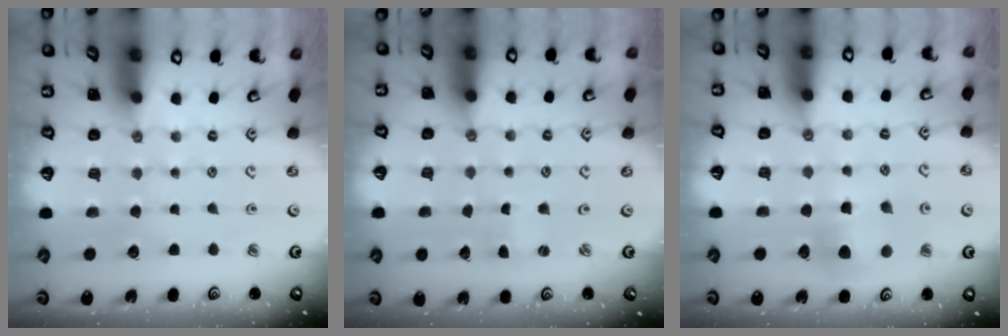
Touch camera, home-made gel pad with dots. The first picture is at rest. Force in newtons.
{"total": 0.0}
{"total": 6.1, "press": 6.1, "slide": 0.2}